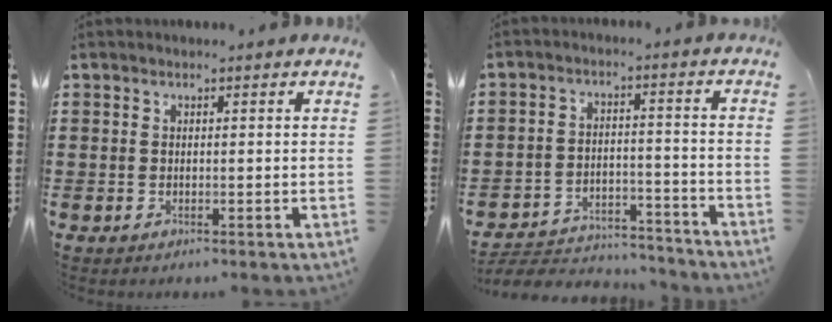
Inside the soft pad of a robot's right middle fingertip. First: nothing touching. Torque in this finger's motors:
{"motor_torque": [1.13, -0.17, -0.02, 0.00]}